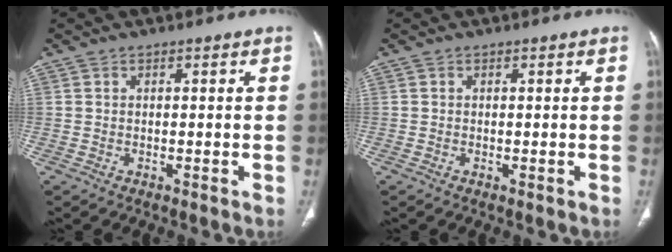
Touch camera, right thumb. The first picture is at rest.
{"total": 0.0}